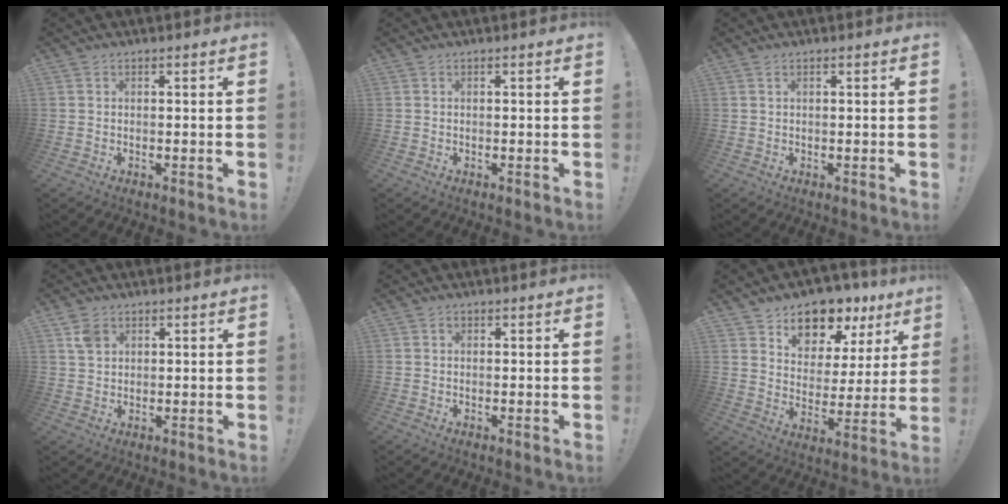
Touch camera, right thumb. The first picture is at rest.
{"total": 0.0}
{"total": 0.6, "force": [0.2, 0.1, 0.6], "torque": [-0.012, 0.001, 0.003]}
{"total": 4.2, "force": [2.3, 2.8, 2.2], "torque": [-0.036, -0.003, 0.045]}
{"total": 0.5, "force": [0.1, 0.5, 0.1], "torque": [0.001, 0.001, 0.001]}
{"total": 12.2, "force": [9.4, 6.7, 4.0], "torque": [-0.052, -0.076, 0.167]}